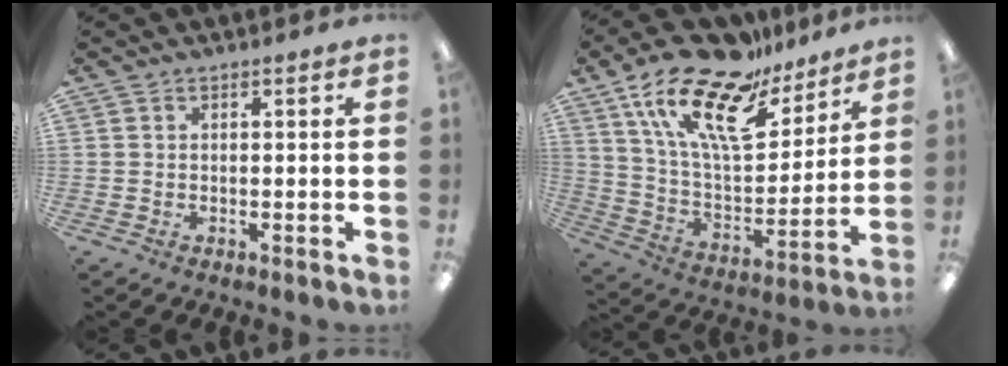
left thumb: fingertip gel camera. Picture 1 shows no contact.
{"total": 22.1, "force": [15.2, 8.8, 13.4], "torque": [-0.264, -0.088, 0.265]}